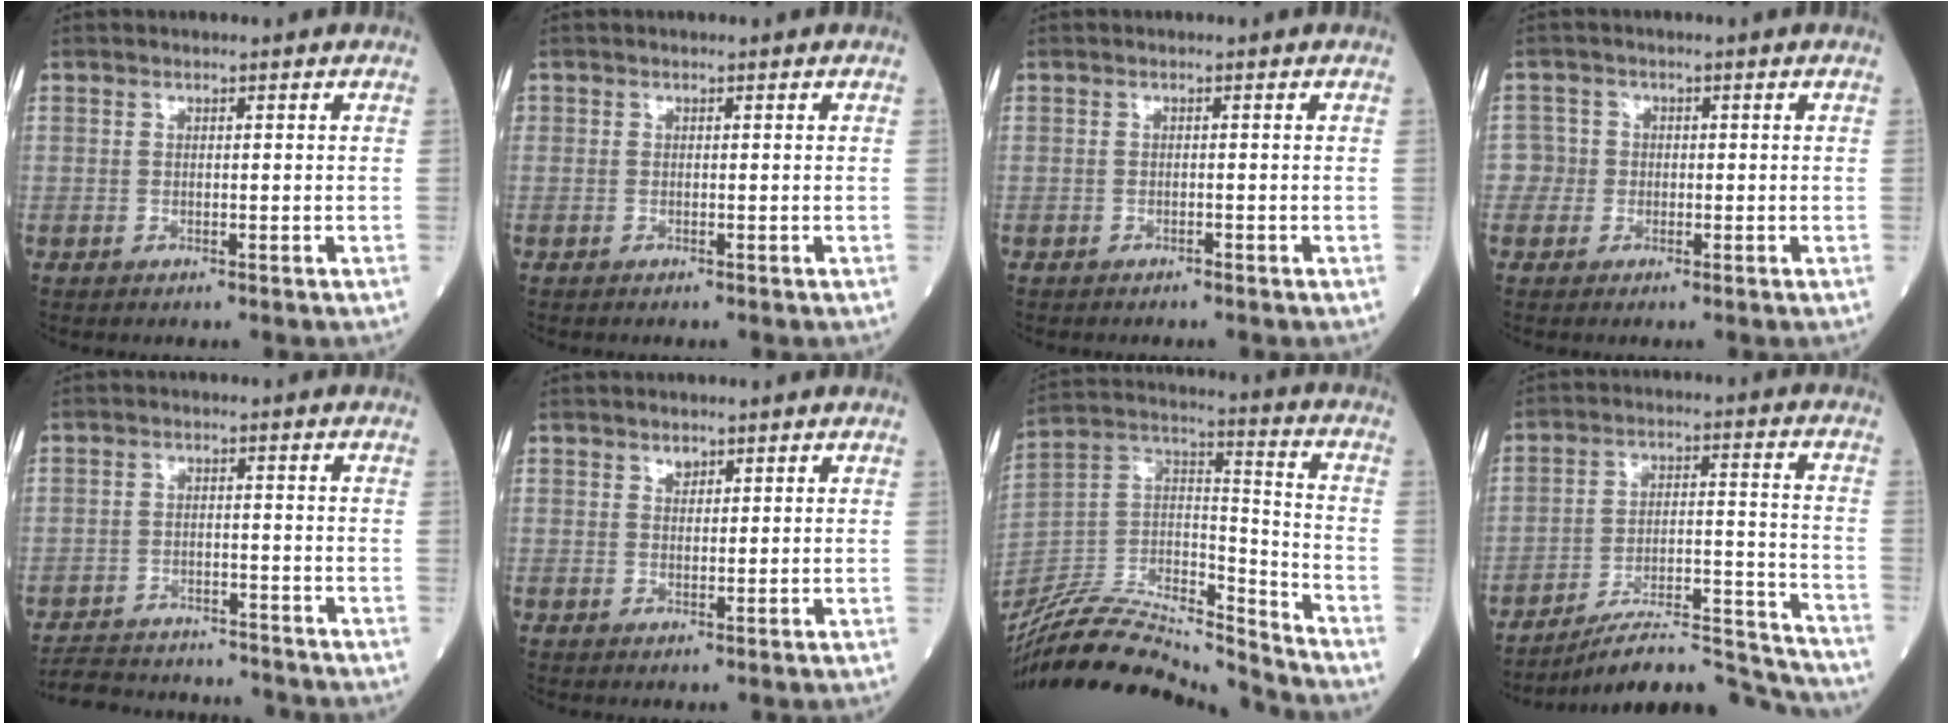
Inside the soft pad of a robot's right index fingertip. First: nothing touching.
{"total": 1.3, "force": [-0.3, 1.1, 0.6], "torque": [-0.034, 0.008, -0.005]}
{"total": 1.7, "force": [-1.3, 0.8, 0.8], "torque": [-0.027, -0.004, -0.015]}
{"total": 3.3, "force": [-0.7, 3.3, 0.1], "torque": [0.002, 0.015, -0.016]}
{"total": 13.3, "force": [-12.3, 3.7, 3.2], "torque": [-0.068, 0.018, -0.182]}
{"total": 2.0, "force": [1.2, 1.4, 0.8], "torque": [-0.021, 0.007, 0.026]}
{"total": 25.9, "force": [-24.1, 3.5, 9.0], "torque": [-0.219, 0.003, -0.416]}
{"total": 18.6, "force": [-17.8, 1.0, 5.2], "torque": [-0.067, 0.025, -0.275]}